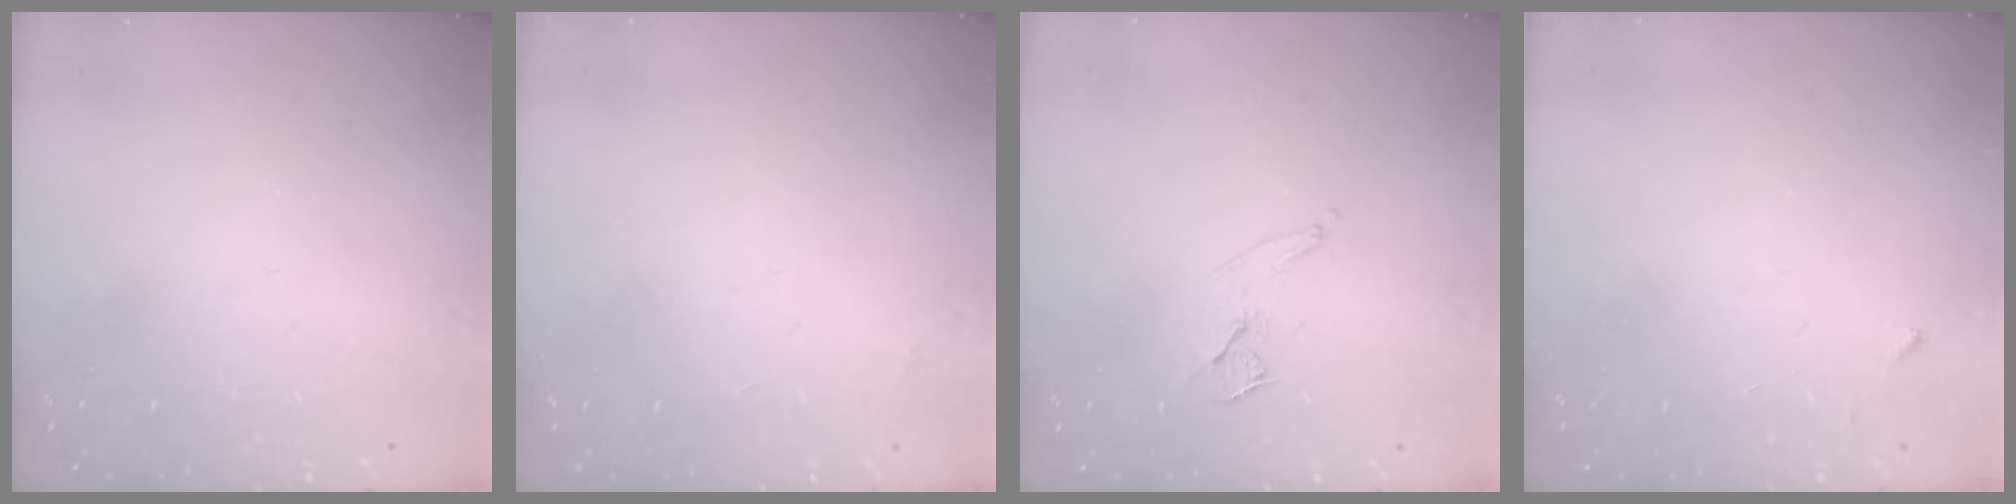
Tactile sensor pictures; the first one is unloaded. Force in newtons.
{"total": 2.5, "press": 2.4, "slide": 0.4}
{"total": 7.4, "press": 6.8, "slide": 3.1}
{"total": 2.0, "press": 2.0, "slide": 0.2}